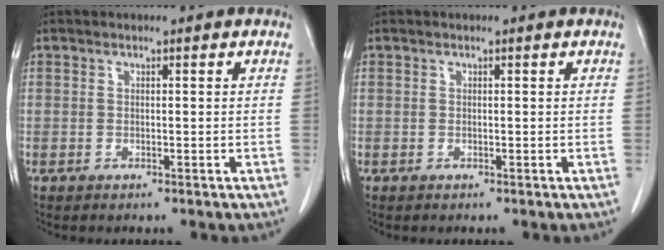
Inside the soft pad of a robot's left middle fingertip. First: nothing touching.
{"total": 0.0}